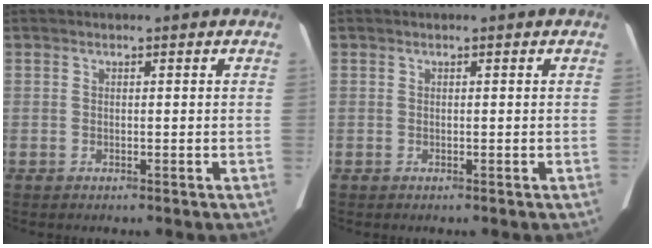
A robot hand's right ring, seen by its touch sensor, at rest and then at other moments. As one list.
[{"total": 0.0}]